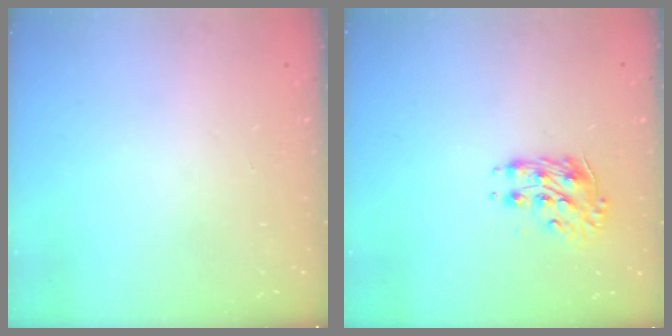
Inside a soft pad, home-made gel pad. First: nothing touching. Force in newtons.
{"total": 9.4, "press": 9.4, "slide": 0.9}